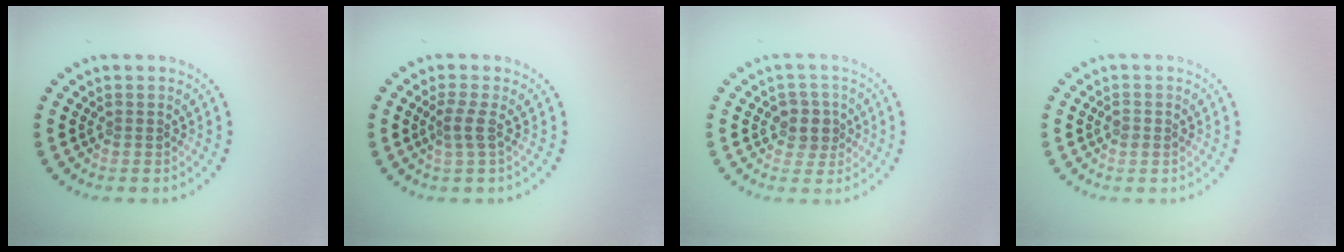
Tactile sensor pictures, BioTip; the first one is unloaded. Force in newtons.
{"total": 1.9, "press": 1.3, "slide": 1.3}
{"total": 2.4, "press": 2.3, "slide": 0.9}
{"total": 0.9, "press": 0.9, "slide": 0.2}